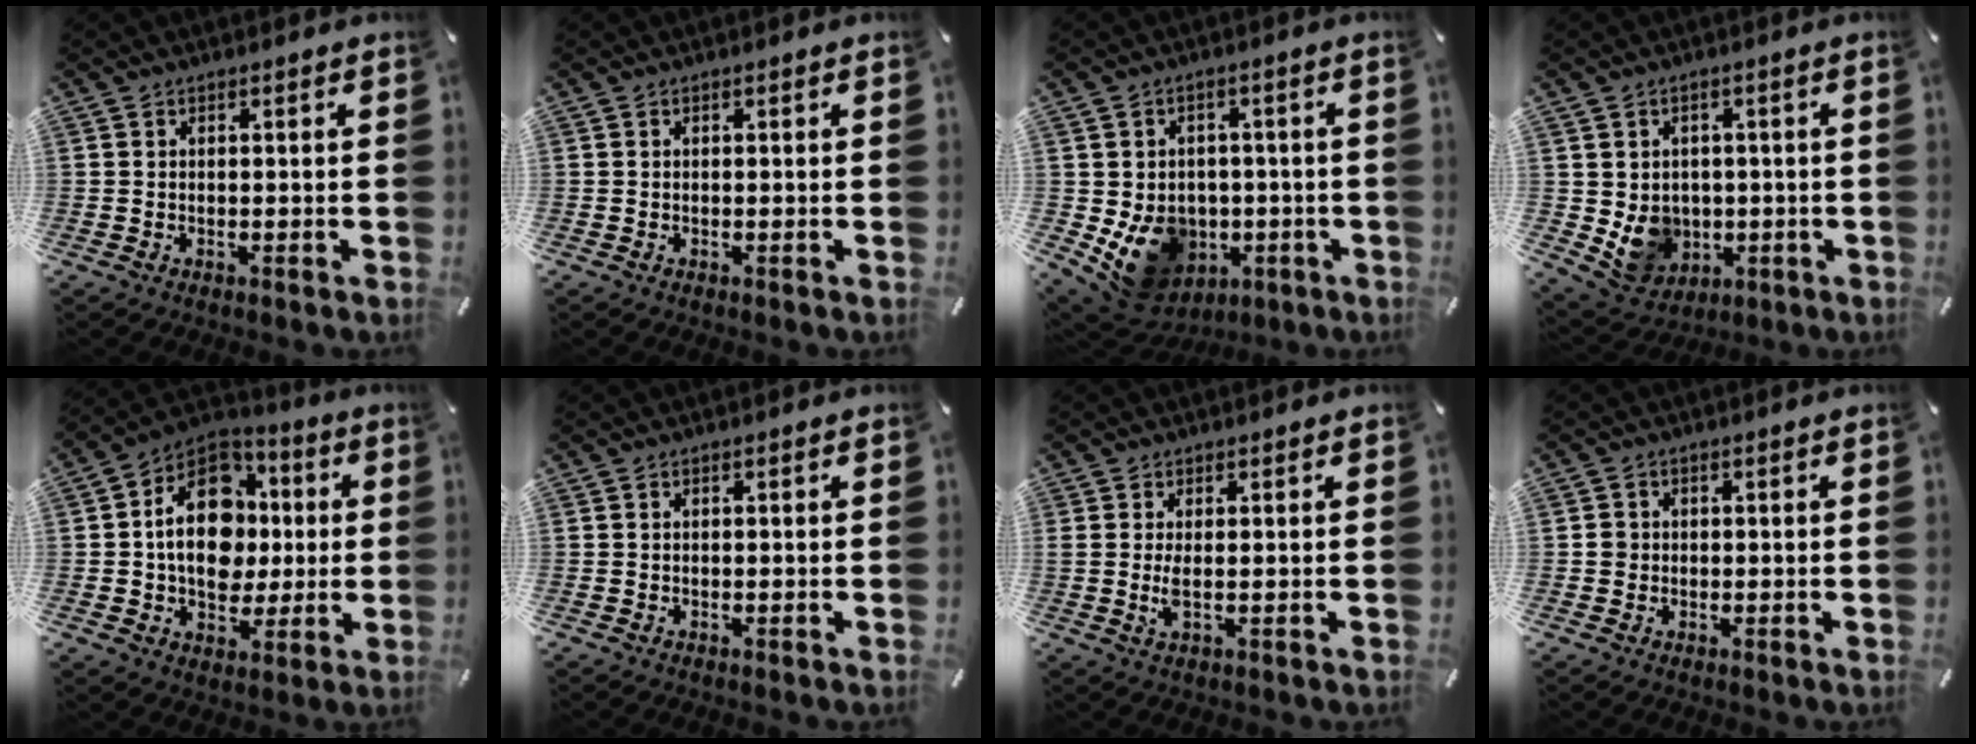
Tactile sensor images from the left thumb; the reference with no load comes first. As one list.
[{"total": 0.0}, {"total": 11.5, "force": [-2.6, 9.9, 5.3], "torque": [-0.101, 0.001, -0.038]}, {"total": 7.9, "force": [-0.3, 7.5, 2.5], "torque": [-0.044, -0.007, 0.002]}, {"total": 17.5, "force": [0.1, 13.5, 11.2], "torque": [-0.202, 0.011, 0.002]}, {"total": 0.0}, {"total": 3.3, "force": [0.1, 0.7, 3.3], "torque": [-0.067, -0.006, 0.001]}, {"total": 1.7, "force": [-0.1, 1.6, 0.5], "torque": [-0.009, 0.006, -0.005]}]